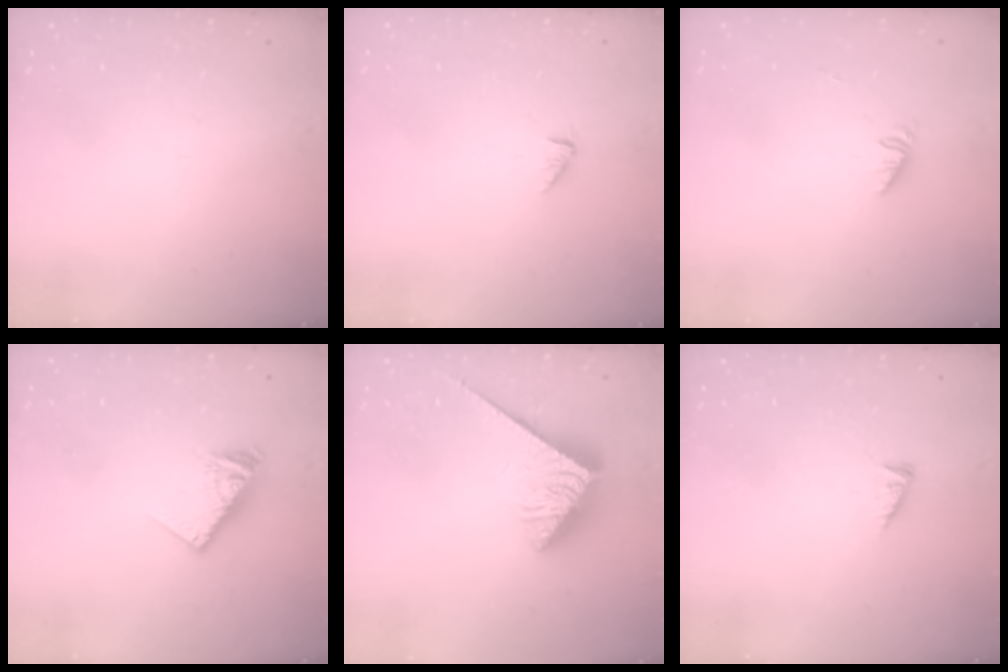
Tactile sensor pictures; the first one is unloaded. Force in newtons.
{"total": 0.0}
{"total": 1.1, "press": 1.0, "slide": 0.3}
{"total": 8.9, "press": 8.9, "slide": 0.5}
{"total": 3.8, "press": 3.8, "slide": 0.6}
{"total": 2.8, "press": 2.8, "slide": 0.3}